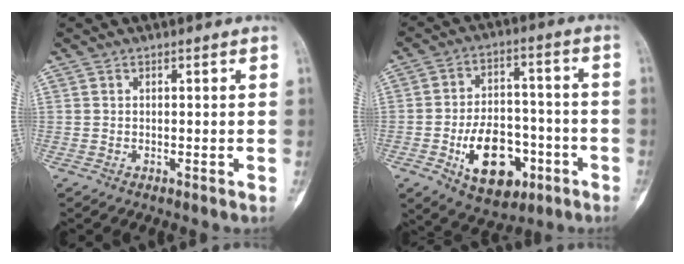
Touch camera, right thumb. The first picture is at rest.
{"total": 15.0, "force": [-5.7, 9.3, 10.3], "torque": [-0.132, 0.034, -0.081]}